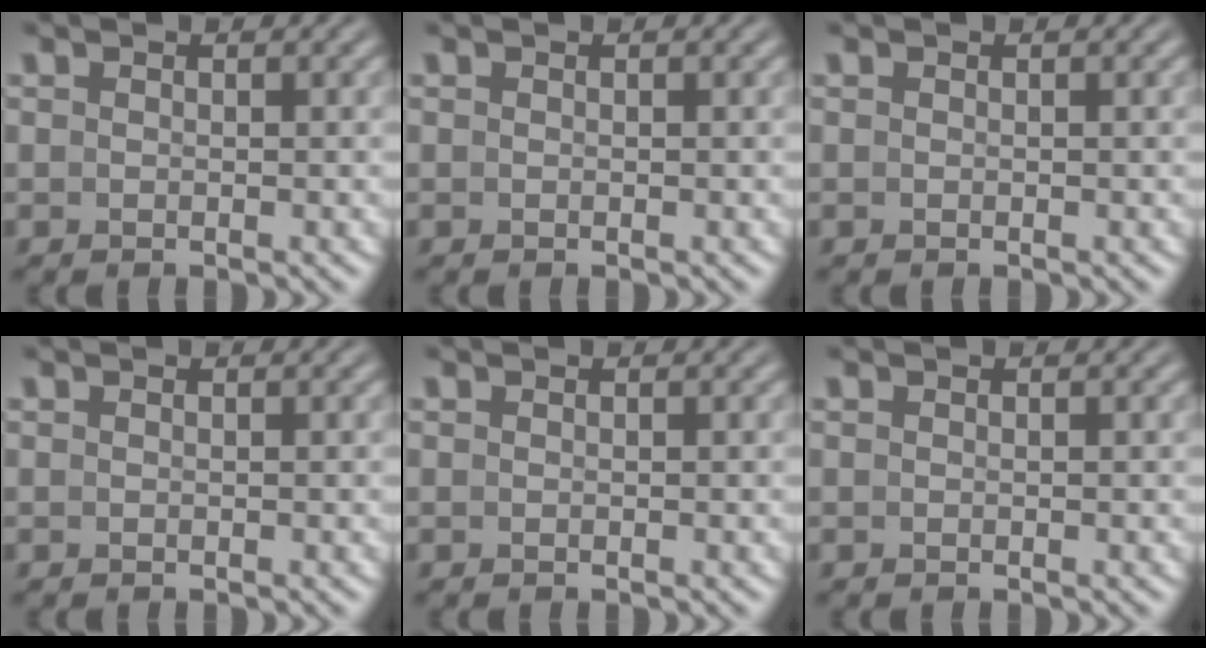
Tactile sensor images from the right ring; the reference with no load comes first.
{"total": 0.0}
{"total": 0.0}
{"total": 0.0}
{"total": 0.0}
{"total": 0.0}